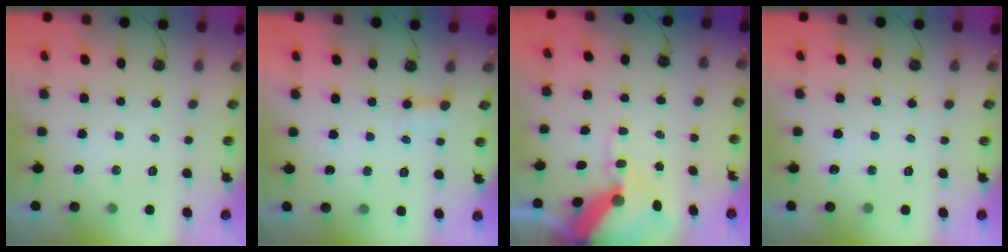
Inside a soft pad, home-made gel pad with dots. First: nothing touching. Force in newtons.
{"total": 2.8, "press": 2.8, "slide": 0.5}
{"total": 13.9, "press": 13.7, "slide": 1.9}
{"total": 2.5, "press": 2.5, "slide": 0.3}